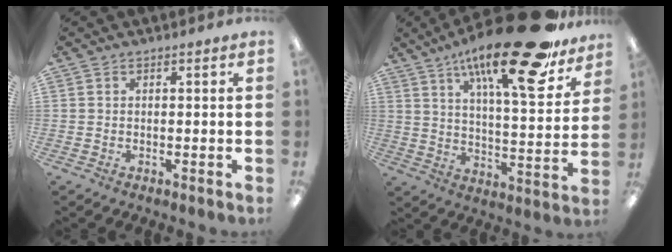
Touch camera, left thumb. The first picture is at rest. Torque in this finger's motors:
{"motor_torque": [0.48, 0.60, 1.60, -1.17, 0.35]}